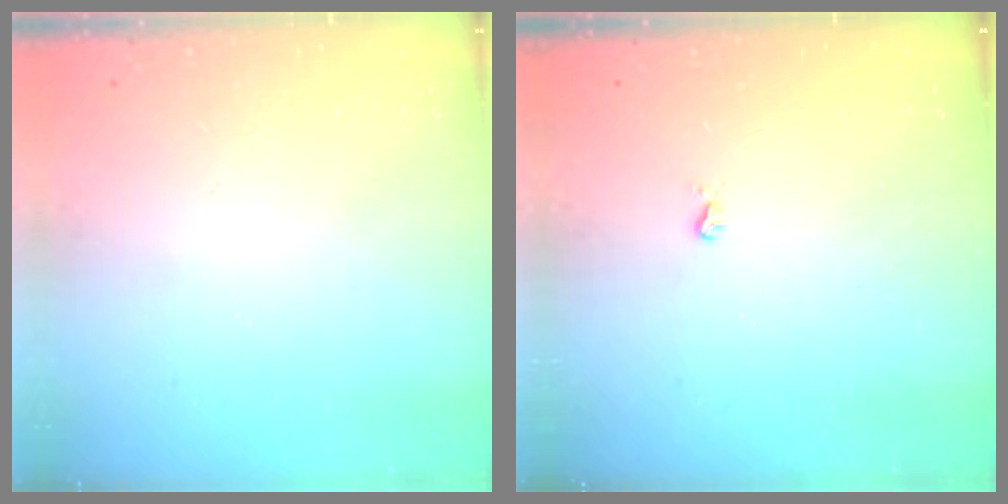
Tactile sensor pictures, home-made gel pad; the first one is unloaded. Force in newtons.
{"total": 2.1, "press": 2.1, "slide": 0.5}